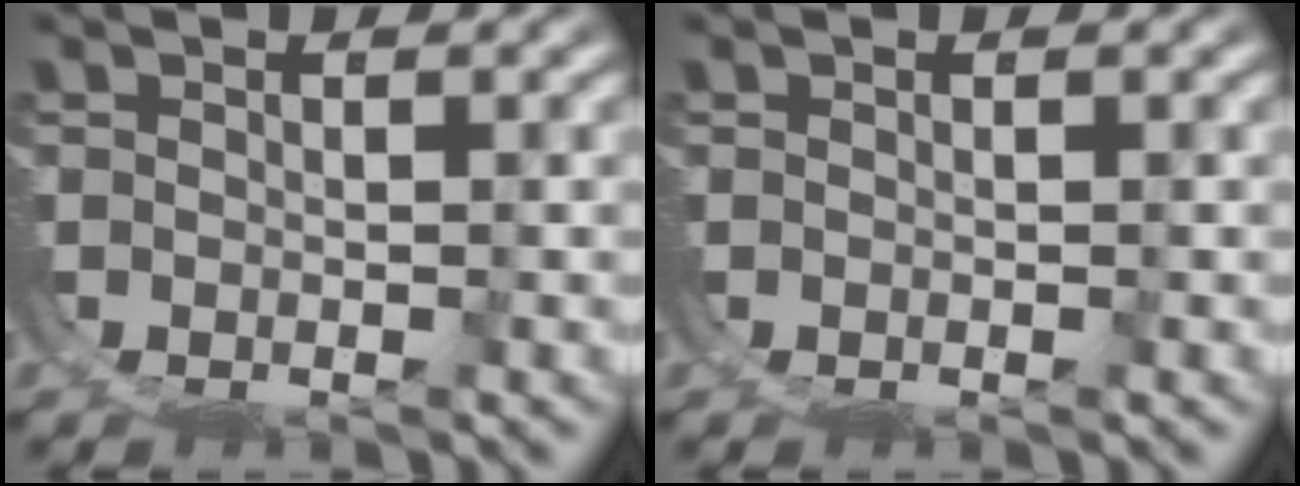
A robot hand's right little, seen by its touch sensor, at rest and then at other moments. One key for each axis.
{"total": 0.0}